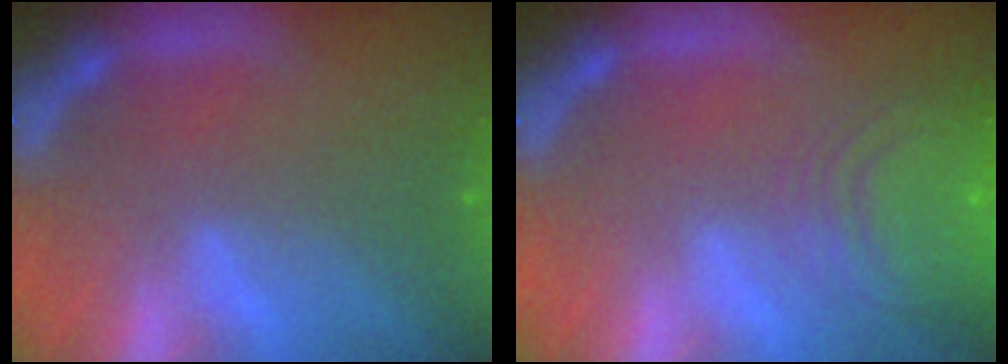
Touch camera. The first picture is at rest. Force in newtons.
{"total": 9.5}